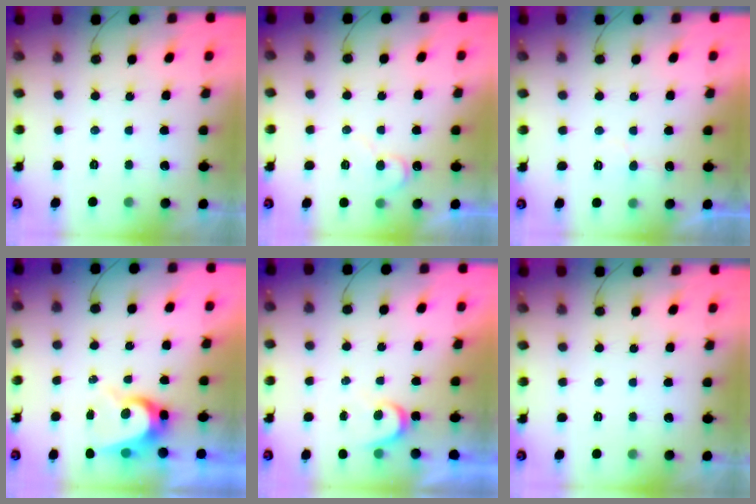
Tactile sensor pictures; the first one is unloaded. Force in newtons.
{"total": 7.0, "press": 6.9, "slide": 0.7}
{"total": 5.9, "press": 5.9, "slide": 0.3}
{"total": 6.5, "press": 6.5, "slide": 0.7}
{"total": 3.7, "press": 3.6, "slide": 0.4}
{"total": 0.0}